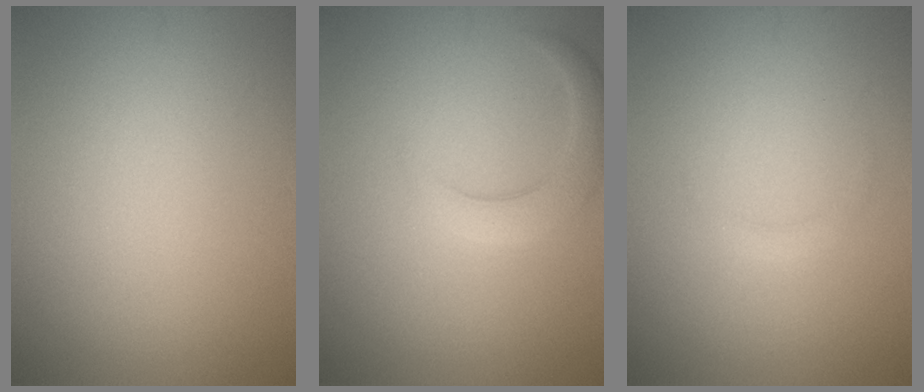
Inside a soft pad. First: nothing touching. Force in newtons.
{"total": 2.8, "press": 2.8, "slide": 0.4}
{"total": 0.8, "press": 0.8, "slide": 0.0}